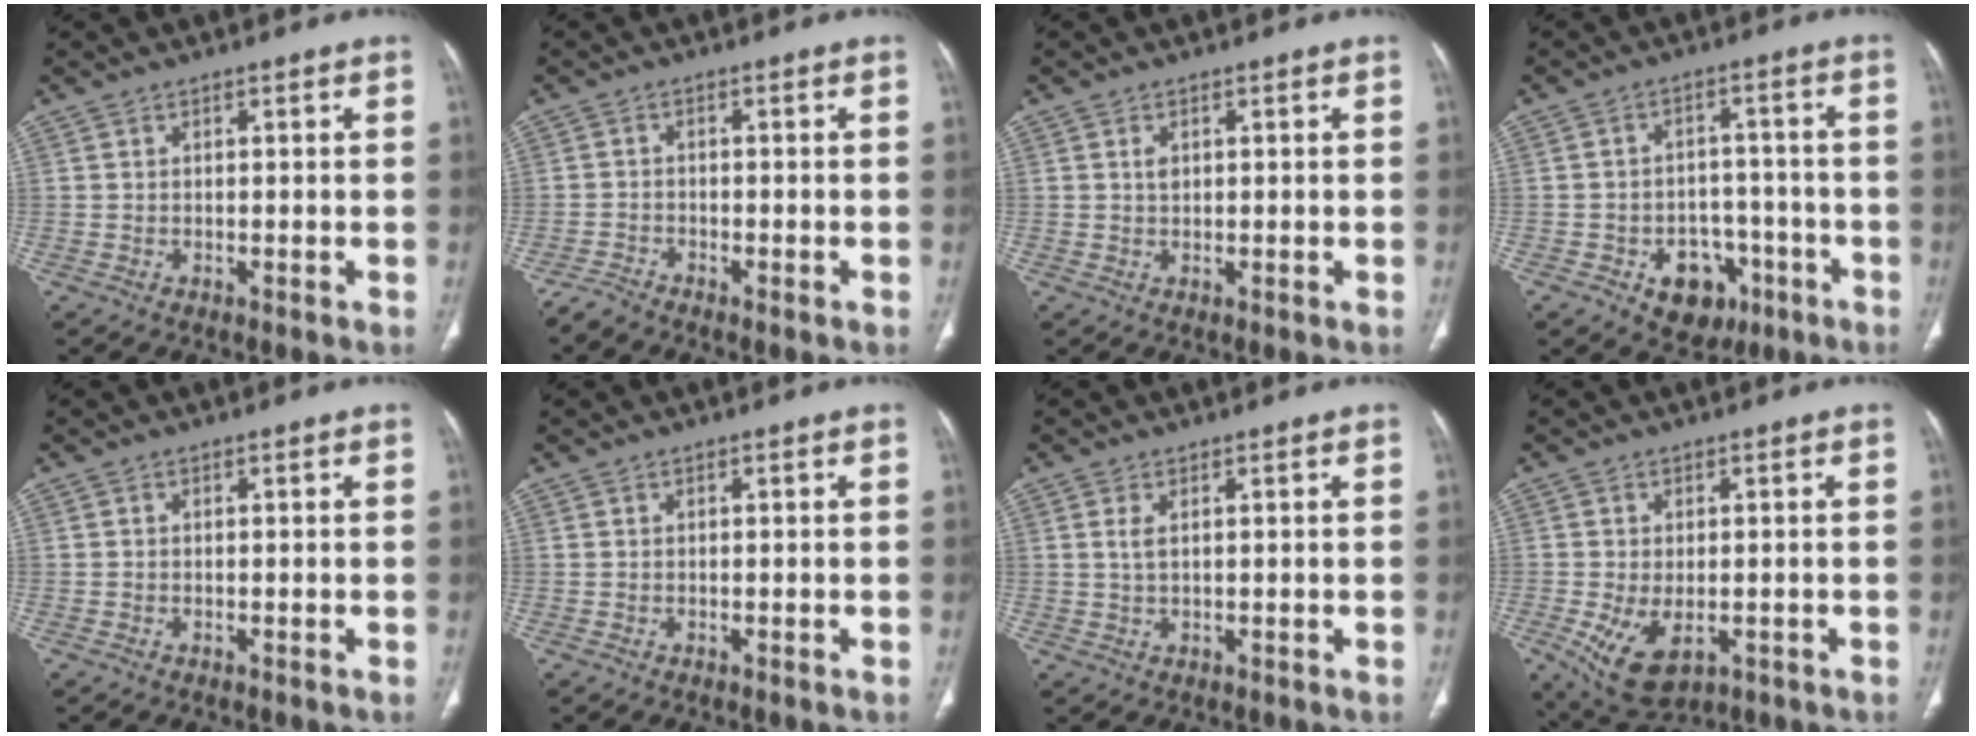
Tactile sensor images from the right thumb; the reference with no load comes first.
{"total": 2.1, "force": [-2.1, 0.2, 0.4], "torque": [-0.012, -0.004, -0.047]}
{"total": 1.6, "force": [0.5, 1.0, 1.1], "torque": [-0.016, -0.001, 0.013]}
{"total": 10.0, "force": [-4.6, 7.3, 5.0], "torque": [-0.033, 0.038, -0.057]}
{"total": 0.0}
{"total": 0.0}
{"total": 2.2, "force": [0.8, 1.0, 1.8], "torque": [-0.042, 0.001, 0.022]}
{"total": 9.0, "force": [-2.7, 5.2, 6.8], "torque": [-0.125, -0.008, -0.031]}